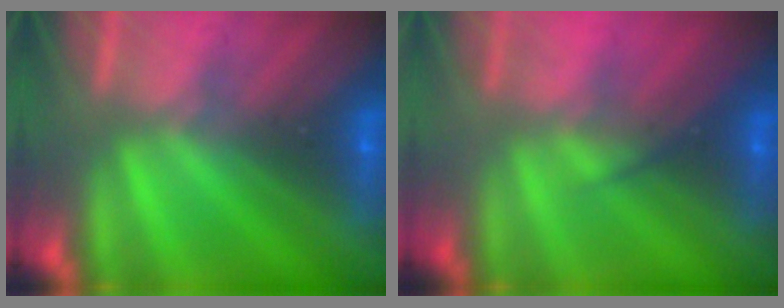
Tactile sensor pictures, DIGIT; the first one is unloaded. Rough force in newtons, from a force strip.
{"total": 2.3}